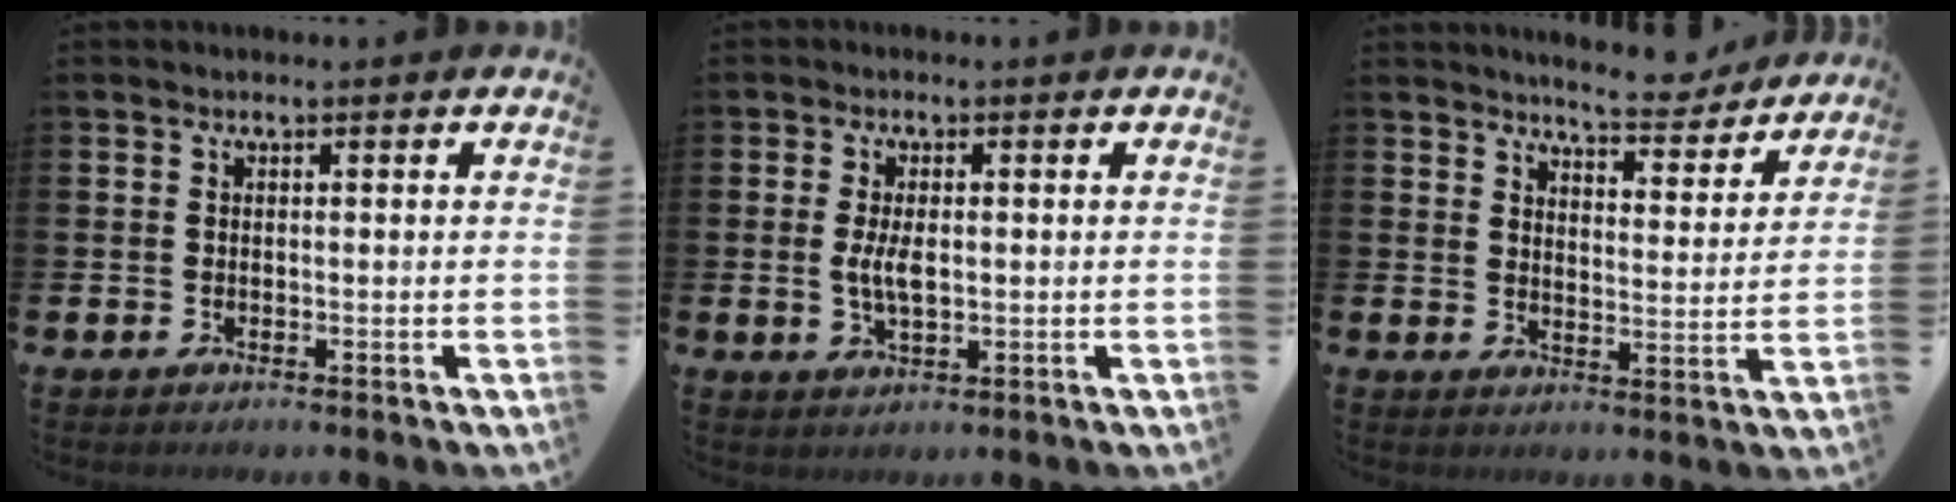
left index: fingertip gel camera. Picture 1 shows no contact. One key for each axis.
{"total": 3.7, "fx": 0.2, "fy": 1.7, "fz": 3.3, "tx": -0.062, "ty": -0.001, "tz": -0.002}
{"total": 6.5, "fx": 6.3, "fy": 0.6, "fz": 1.1, "tx": -0.023, "ty": -0.045, "tz": 0.110}